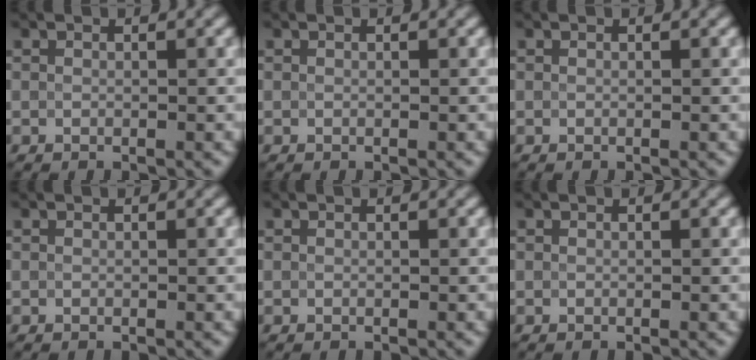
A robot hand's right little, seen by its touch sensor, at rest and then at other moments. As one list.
[{"total": 0.0}, {"total": 0.0}, {"total": 0.0}, {"total": 0.0}, {"total": 0.0}]